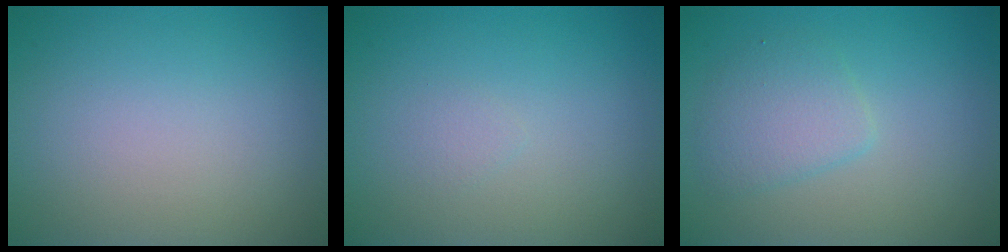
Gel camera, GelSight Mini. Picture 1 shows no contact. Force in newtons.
{"total": 0.6, "press": 0.6, "slide": 0.1}
{"total": 2.7, "press": 2.7, "slide": 0.2}